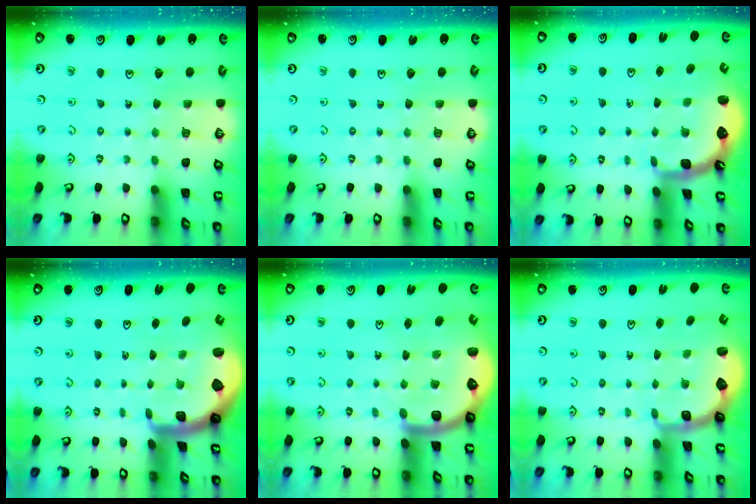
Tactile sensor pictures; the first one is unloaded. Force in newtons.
{"total": 0.0}
{"total": 2.5, "press": 1.2, "slide": 2.2}
{"total": 2.4, "press": 2.3, "slide": 0.5}
{"total": 7.6, "press": 7.4, "slide": 1.8}
{"total": 2.6, "press": 2.1, "slide": 1.7}